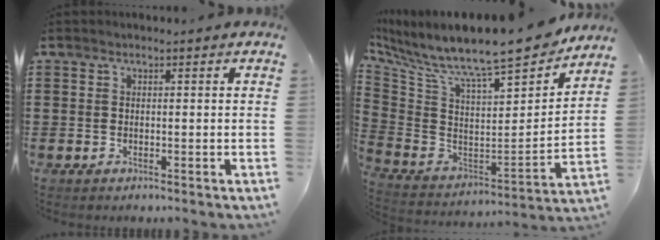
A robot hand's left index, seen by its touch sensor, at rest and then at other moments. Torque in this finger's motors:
{"motor_torque": [2.14, 0.00, 1.05, 0.21]}